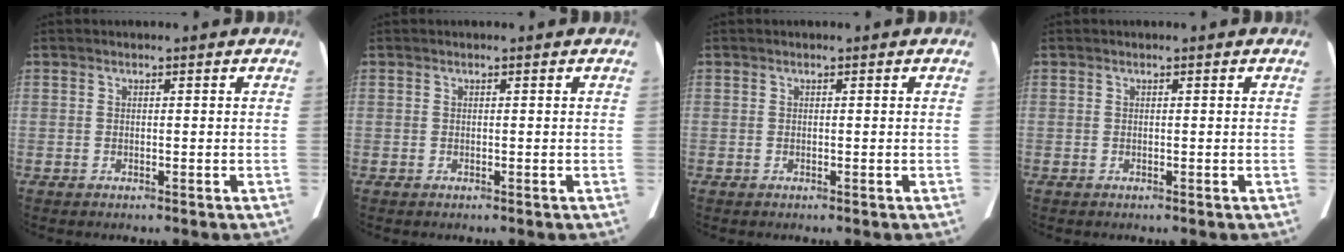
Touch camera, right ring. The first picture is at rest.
{"total": 0.0}
{"total": 0.0}
{"total": 0.0}